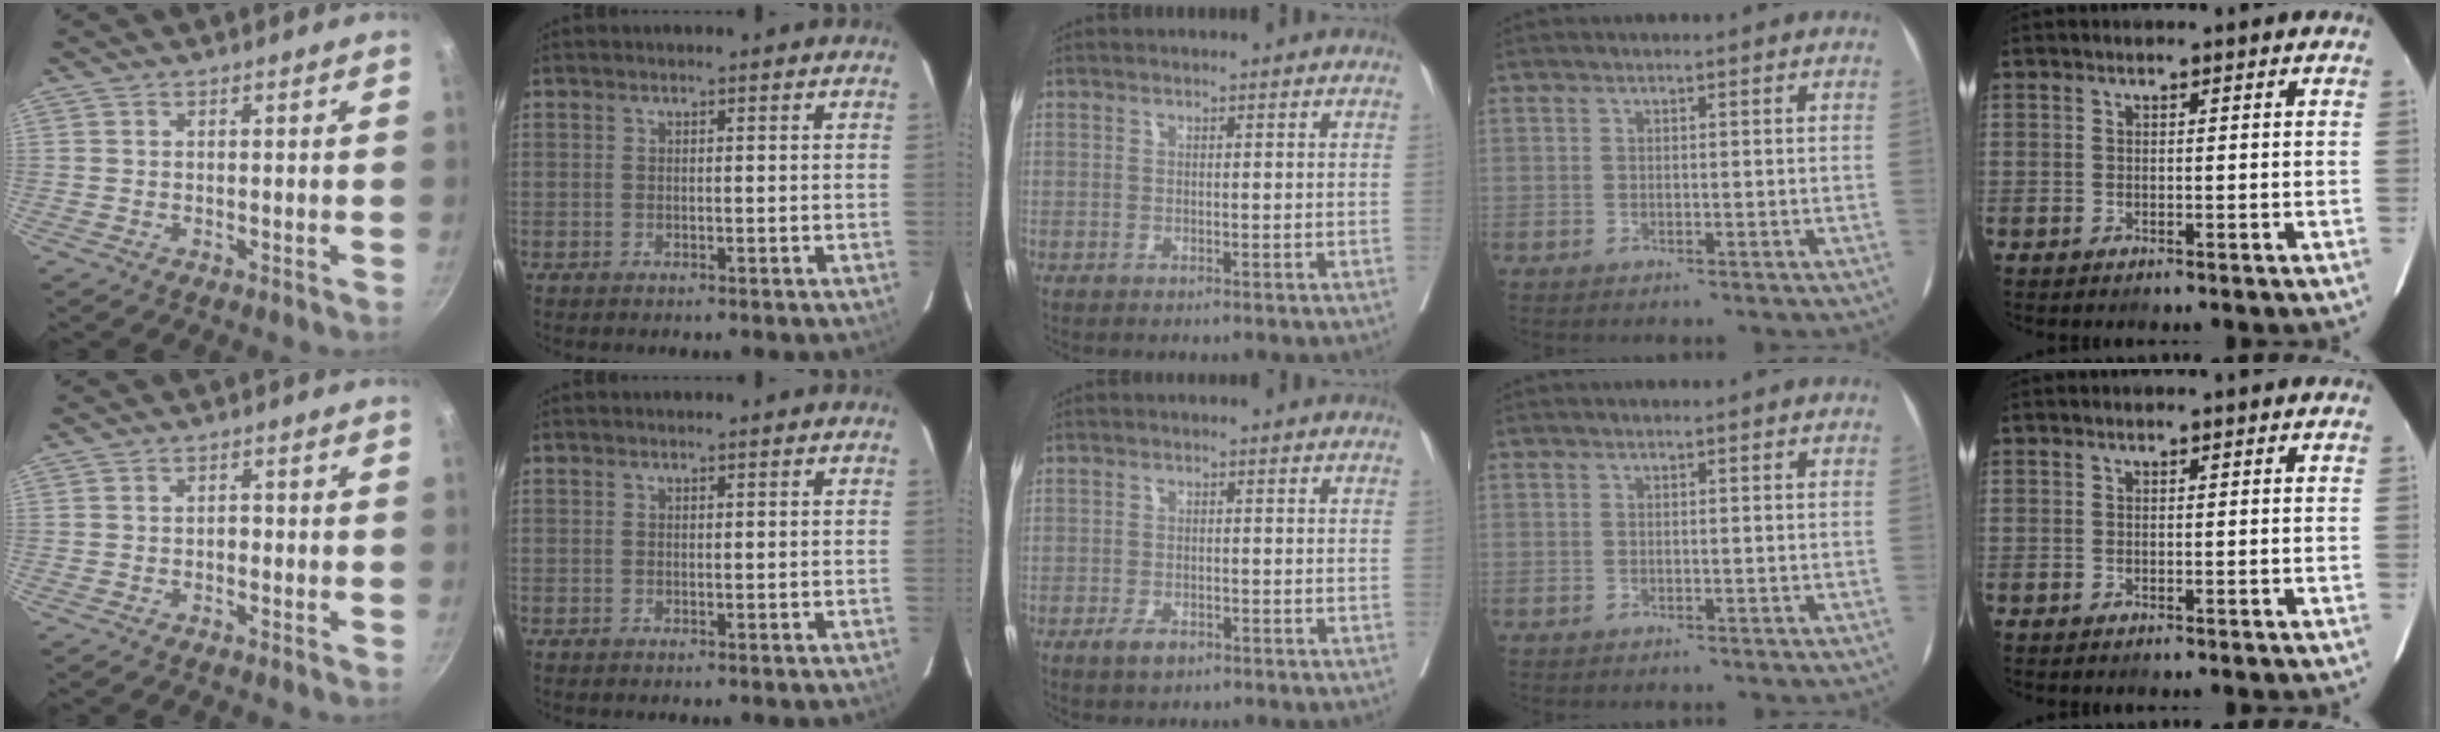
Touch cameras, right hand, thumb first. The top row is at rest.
{"thumb": {"total": 1.3, "force": [-0.4, 0.9, 0.8], "torque": [-0.006, 0.004, -0.009]}, "middle": {"total": 2.4, "force": [-1.5, 1.1, 1.6], "torque": [-0.029, 0.000, -0.021]}}